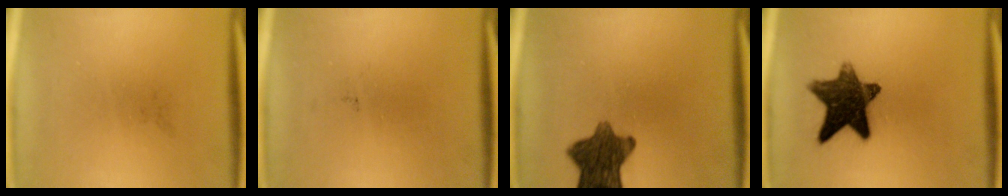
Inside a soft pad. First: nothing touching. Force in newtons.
{"total": 0.0}
{"total": 9.9}
{"total": 12.3}